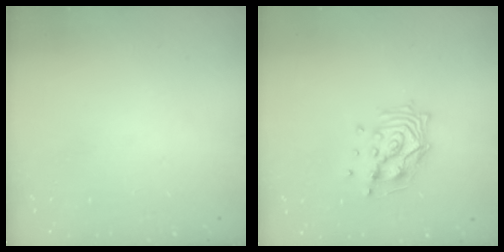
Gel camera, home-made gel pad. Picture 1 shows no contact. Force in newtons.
{"total": 12.0, "press": 12.0, "slide": 0.9}